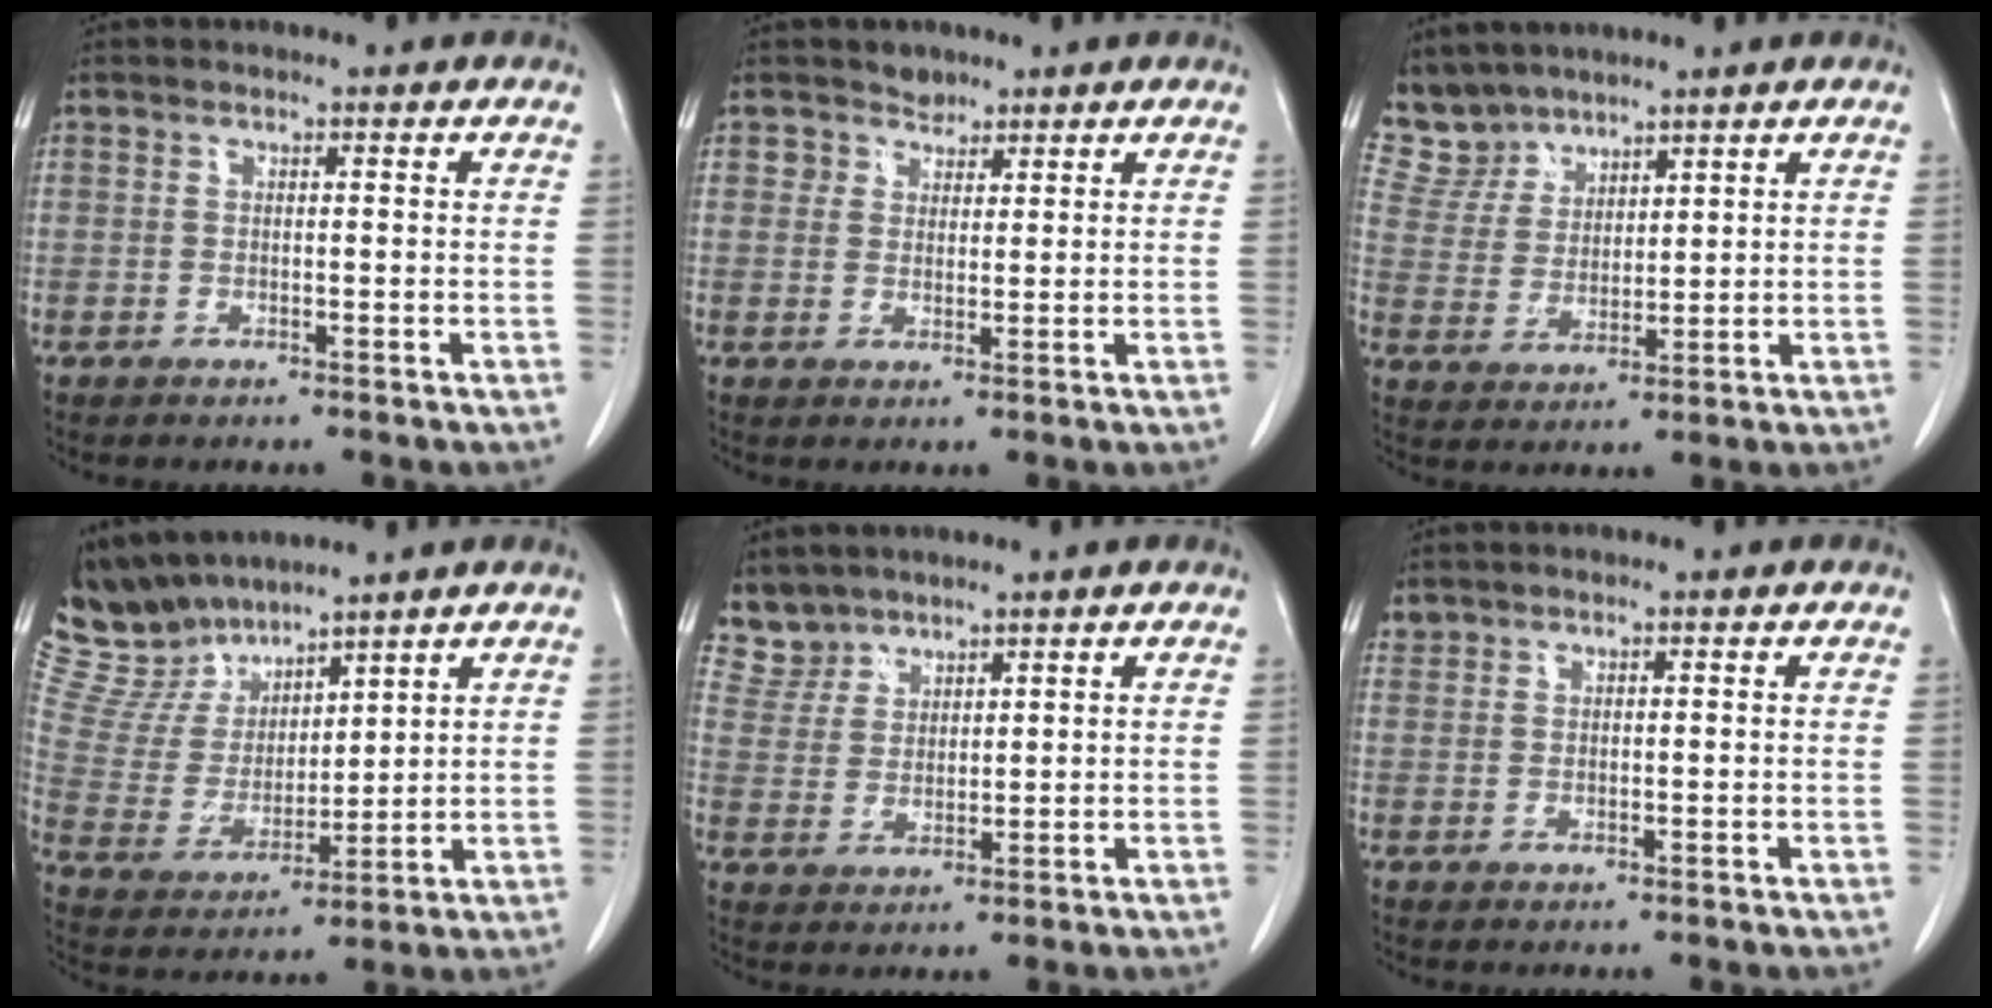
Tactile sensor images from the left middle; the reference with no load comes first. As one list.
[{"total": 2.2, "force": [1.6, 1.4, -0.3], "torque": [0.012, 0.001, 0.022]}, {"total": 6.0, "force": [5.7, 2.1, -0.2], "torque": [-0.006, 0.008, 0.131]}, {"total": 10.4, "force": [9.7, 3.4, 1.8], "torque": [-0.057, 0.015, 0.207]}, {"total": 4.8, "force": [4.4, 1.7, -0.6], "torque": [0.010, 0.006, 0.100]}, {"total": 0.9, "force": [0.7, 0.4, -0.1], "torque": [0.003, 0.008, 0.015]}]